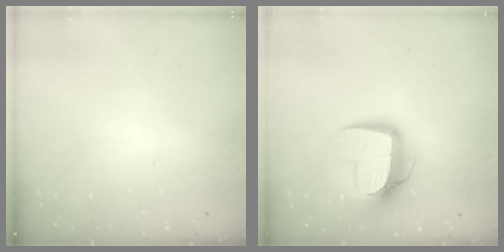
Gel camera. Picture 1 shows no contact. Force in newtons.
{"total": 12.2, "press": 12.1, "slide": 0.8}